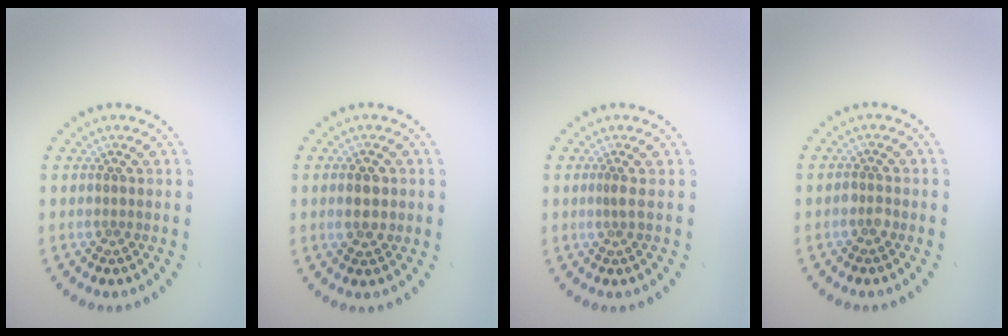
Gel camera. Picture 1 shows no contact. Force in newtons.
{"total": 2.4, "press": 2.4, "slide": 0.2}
{"total": 0.6, "press": 0.3, "slide": 0.5}
{"total": 0.9, "press": 0.9, "slide": 0.1}